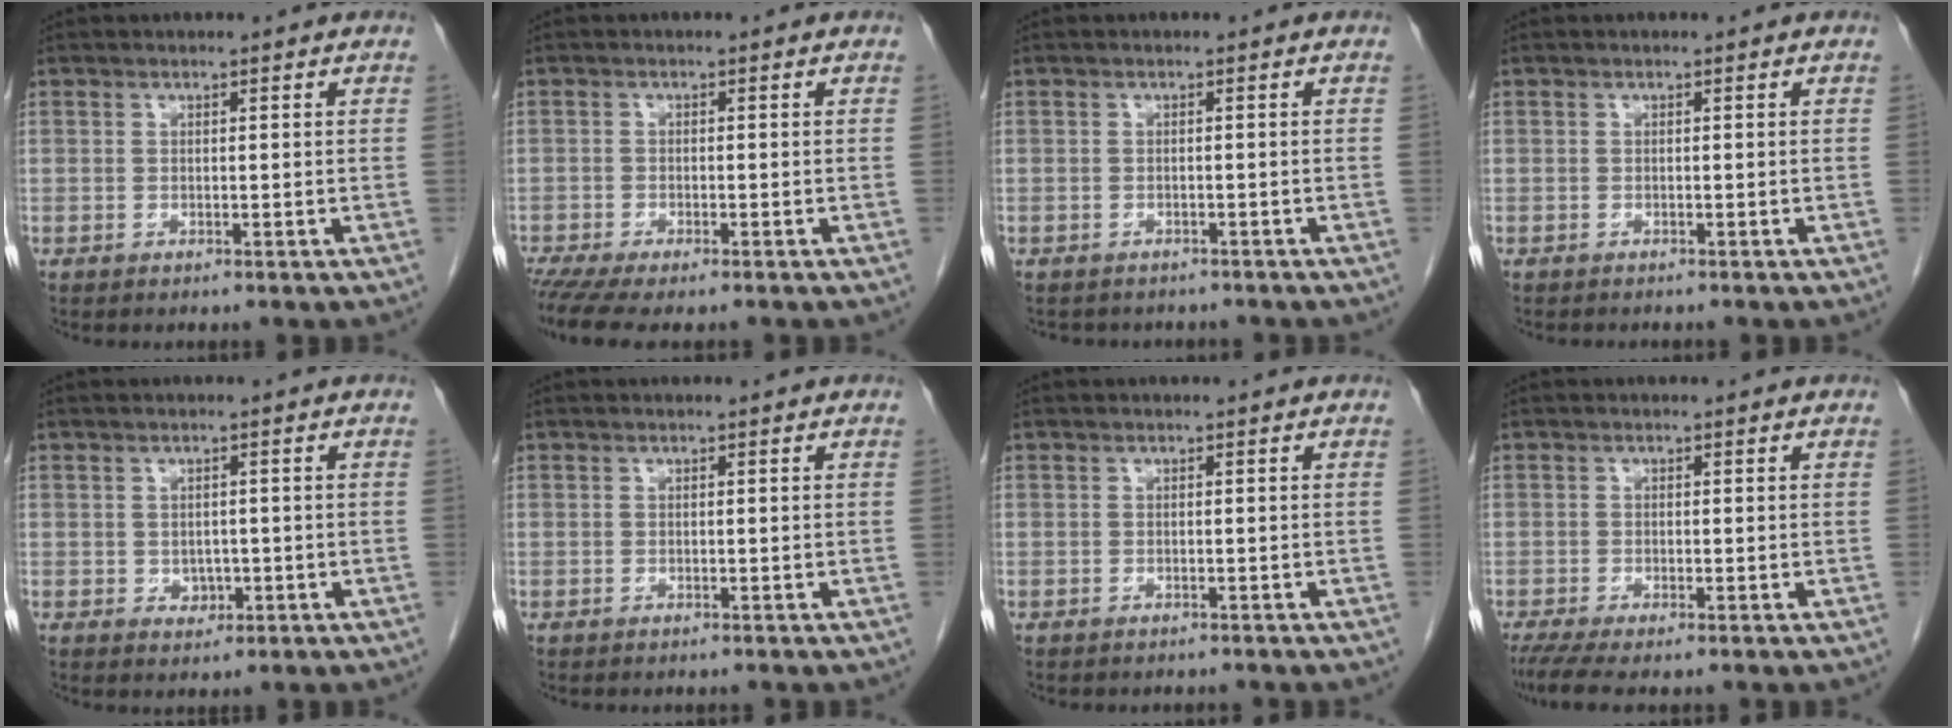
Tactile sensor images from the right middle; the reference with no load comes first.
{"total": 5.8, "force": [-4.6, 0.9, 3.4], "torque": [-0.054, -0.013, -0.076]}
{"total": 5.0, "force": [-4.3, 2.2, 1.1], "torque": [-0.016, 0.004, -0.049]}
{"total": 1.0, "force": [-0.9, 0.1, 0.3], "torque": [-0.011, -0.004, -0.011]}
{"total": 1.8, "force": [-0.2, 1.5, 1.0], "torque": [-0.013, 0.003, 0.004]}
{"total": 0.0}
{"total": 1.6, "force": [-1.5, 0.5, 0.3], "torque": [-0.013, -0.004, -0.017]}
{"total": 4.0, "force": [-2.9, 0.4, 2.7], "torque": [-0.050, -0.011, -0.053]}